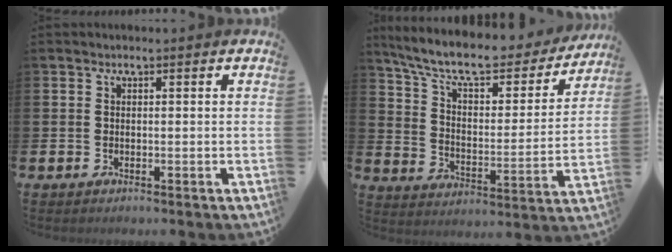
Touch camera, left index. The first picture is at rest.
{"total": 10.0, "force": [8.7, 2.6, 4.1], "torque": [-0.105, -0.059, 0.144]}